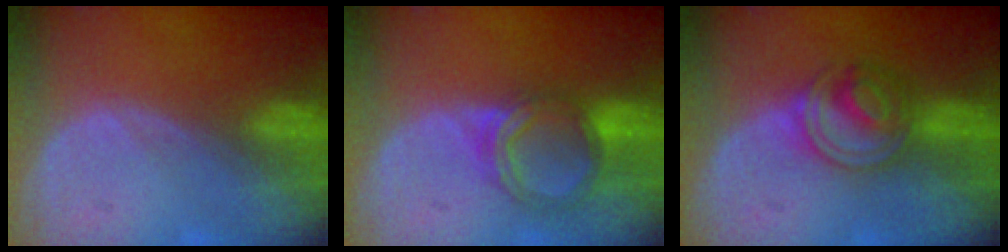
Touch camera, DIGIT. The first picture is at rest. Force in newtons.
{"total": 5.4, "press": 5.3, "slide": 0.9}
{"total": 6.0, "press": 6.0, "slide": 0.5}